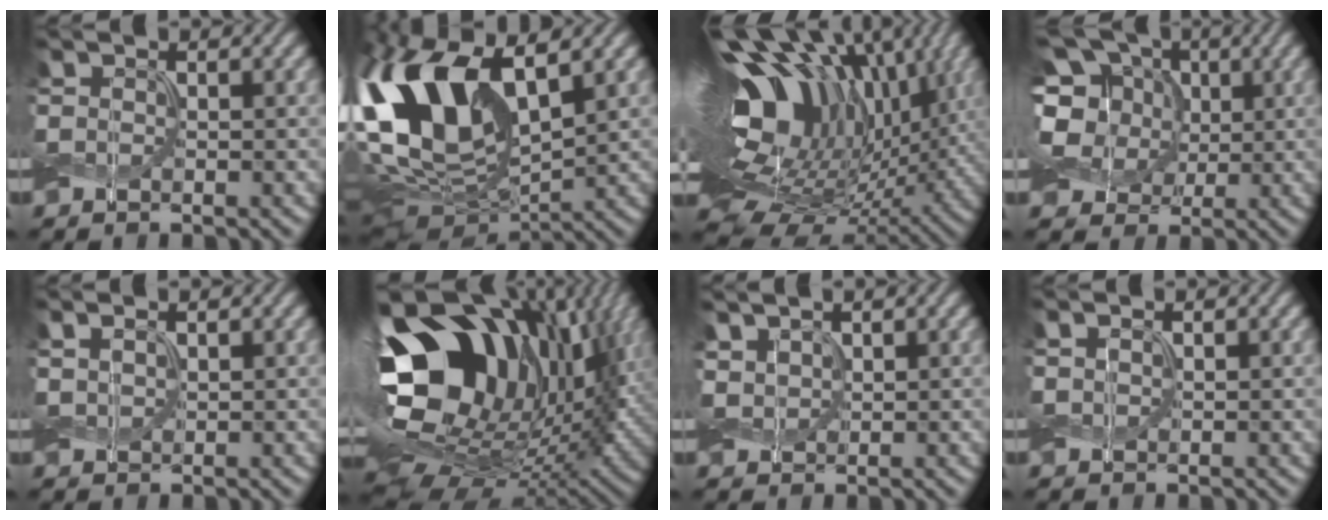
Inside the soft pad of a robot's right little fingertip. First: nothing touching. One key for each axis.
{"total": 15.9, "fx": 4.3, "fy": 8.2, "fz": 12.9, "tx": -0.290, "ty": 0.016, "tz": 0.076}
{"total": 20.2, "fx": 3.8, "fy": 11.9, "fz": 15.8, "tx": -0.286, "ty": 0.013, "tz": 0.089}
{"total": 8.7, "fx": 0.5, "fy": 7.1, "fz": 4.9, "tx": -0.116, "ty": 0.019, "tz": -0.004}
{"total": 1.3, "fx": 0.7, "fy": 0.7, "fz": 0.8, "tx": -0.020, "ty": 0.002, "tz": 0.015}
{"total": 19.5, "fx": 3.6, "fy": 13.0, "fz": 14.1, "tx": -0.255, "ty": -0.002, "tz": 0.083}
{"total": 2.6, "fx": 1.5, "fy": 1.6, "fz": 1.3, "tx": -0.038, "ty": 0.010, "tz": 0.027}
{"total": 0.6, "fx": 0.4, "fy": 0.4, "fz": 0.3, "tx": -0.008, "ty": 0.002, "tz": 0.009}